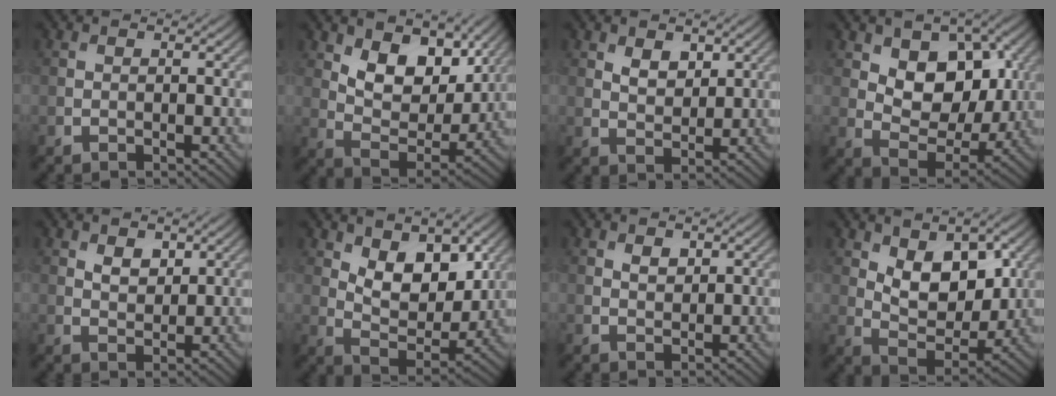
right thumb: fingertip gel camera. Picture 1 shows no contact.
{"total": 9.9, "force": [5.0, 5.5, 6.5], "torque": [-0.132, -0.016, 0.087]}
{"total": 3.2, "force": [1.8, 1.9, 1.9], "torque": [-0.038, -0.006, 0.034]}
{"total": 9.7, "force": [3.1, 6.4, 6.6], "torque": [-0.124, -0.017, 0.047]}
{"total": 2.8, "force": [1.6, 1.7, 1.7], "torque": [-0.032, -0.005, 0.030]}
{"total": 9.5, "force": [4.3, 5.1, 6.8], "torque": [-0.132, -0.013, 0.073]}
{"total": 1.7, "force": [1.0, 1.0, 1.0], "torque": [-0.016, -0.003, 0.021]}
{"total": 9.1, "force": [3.2, 5.3, 6.7], "torque": [-0.128, -0.014, 0.051]}